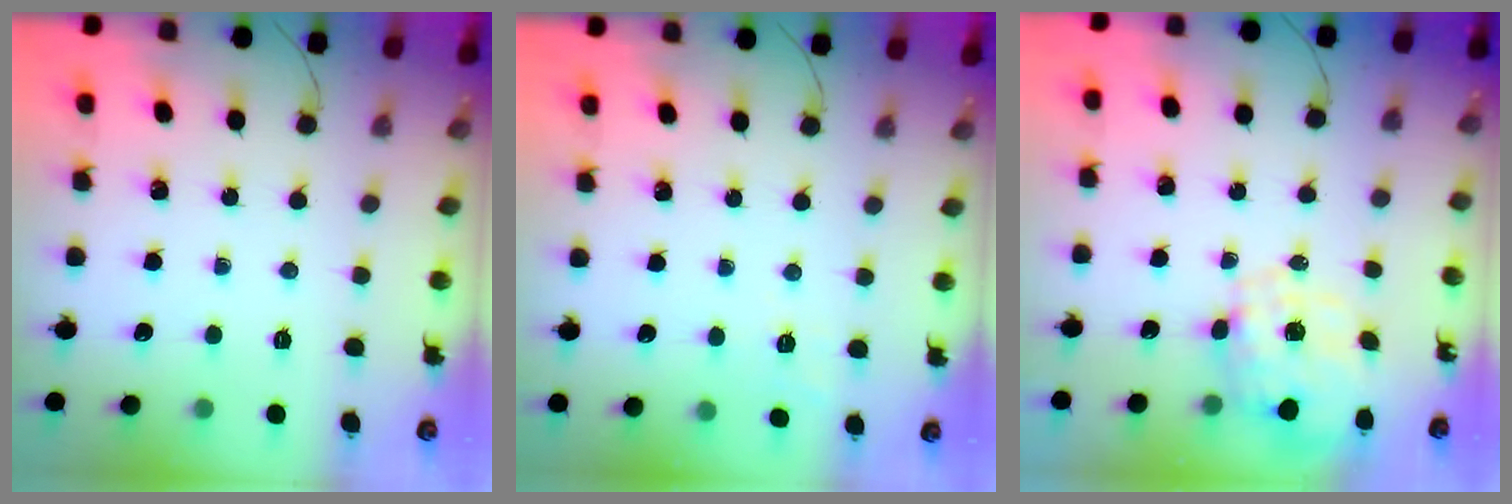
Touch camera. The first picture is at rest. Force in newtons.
{"total": 4.1, "press": 3.7, "slide": 1.8}
{"total": 2.5, "press": 2.3, "slide": 1.0}